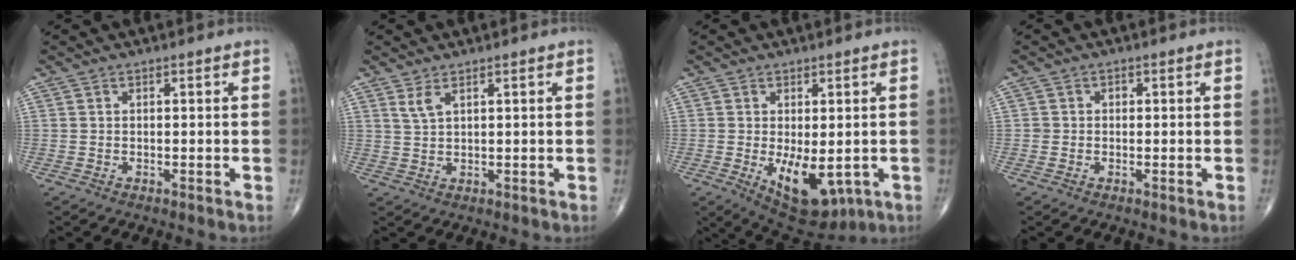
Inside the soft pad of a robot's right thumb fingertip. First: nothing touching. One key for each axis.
{"total": 2.2, "fx": 1.4, "fy": 0.6, "fz": 1.6, "tx": -0.038, "ty": -0.004, "tz": 0.035}
{"total": 10.8, "fx": -2.3, "fy": 5.3, "fz": 9.1, "tx": -0.118, "ty": -0.015, "tz": -0.015}
{"total": 1.1, "fx": 0.0, "fy": 1.1, "fz": 0.3, "tx": 0.004, "ty": 0.004, "tz": -0.002}